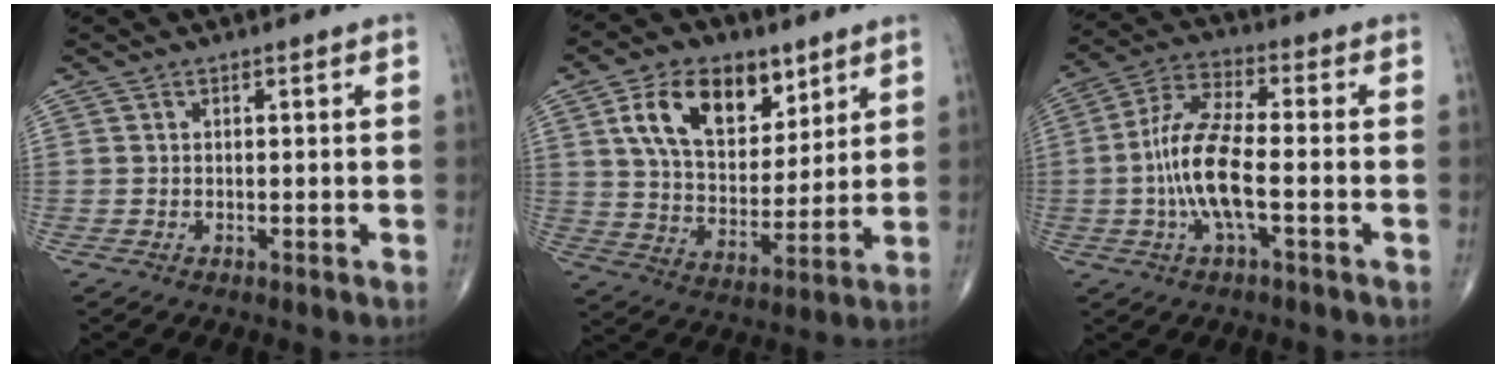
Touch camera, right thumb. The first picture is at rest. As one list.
[{"total": 16.2, "force": [7.8, 9.8, 10.3], "torque": [-0.136, -0.031, 0.146]}, {"total": 11.6, "force": [-2.3, 3.3, 10.9], "torque": [-0.239, 0.027, -0.049]}]